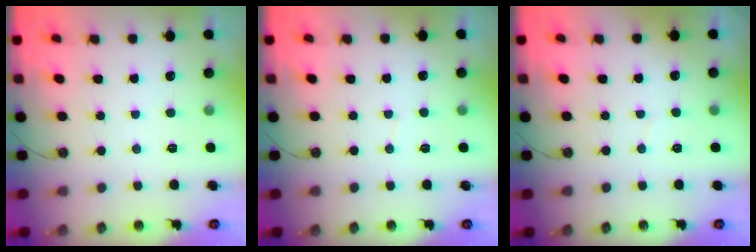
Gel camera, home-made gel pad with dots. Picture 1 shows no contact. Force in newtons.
{"total": 2.6, "press": 2.6, "slide": 0.3}
{"total": 1.6, "press": 1.5, "slide": 0.1}